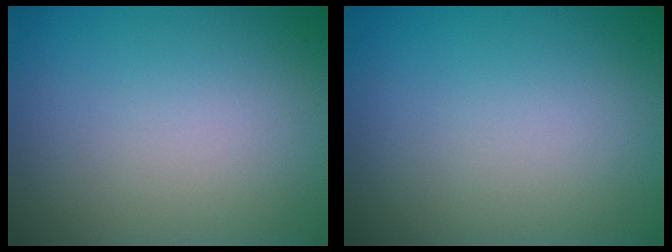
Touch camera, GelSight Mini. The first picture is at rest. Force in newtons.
{"total": 0.0}